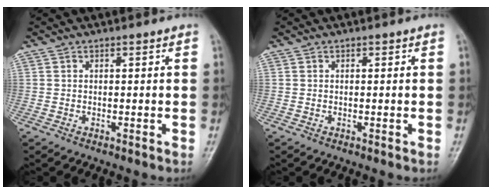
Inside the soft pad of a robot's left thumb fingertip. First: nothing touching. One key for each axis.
{"total": 0.0}